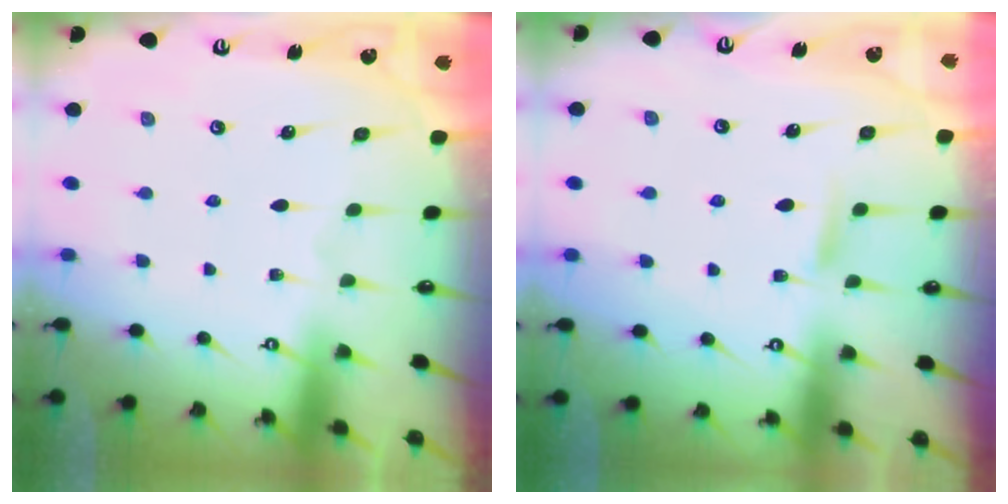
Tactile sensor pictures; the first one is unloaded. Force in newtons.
{"total": 5.5, "press": 5.4, "slide": 0.8}